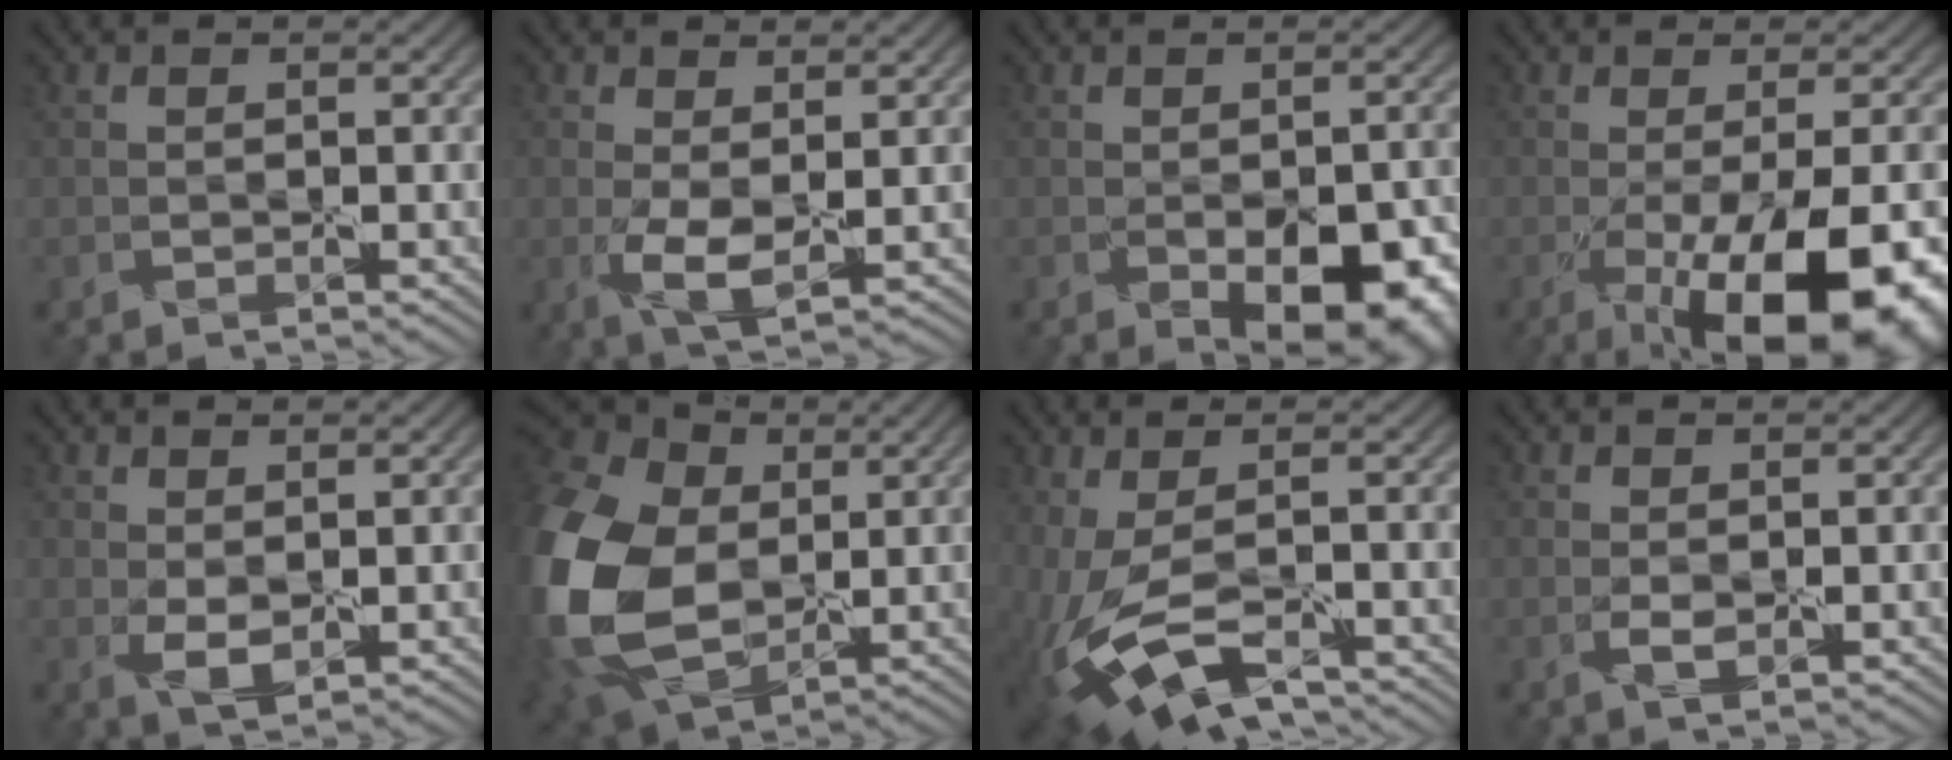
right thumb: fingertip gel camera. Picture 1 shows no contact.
{"total": 4.0, "force": [0.1, 1.6, 3.7], "torque": [-0.091, -0.008, 0.004]}
{"total": 10.3, "force": [-4.0, 5.5, 7.8], "torque": [-0.114, -0.040, -0.035]}
{"total": 13.7, "force": [-4.8, 4.7, 12.0], "torque": [-0.178, -0.039, -0.054]}
{"total": 2.5, "force": [0.5, 1.3, 2.0], "torque": [-0.046, -0.008, 0.014]}
{"total": 20.0, "force": [0.5, 14.7, 13.5], "torque": [-0.386, -0.024, 0.015]}
{"total": 10.3, "force": [-3.3, 4.1, 8.9], "torque": [-0.197, -0.006, -0.058]}
{"total": 1.7, "force": [0.0, 0.9, 1.4], "torque": [-0.036, -0.004, 0.002]}